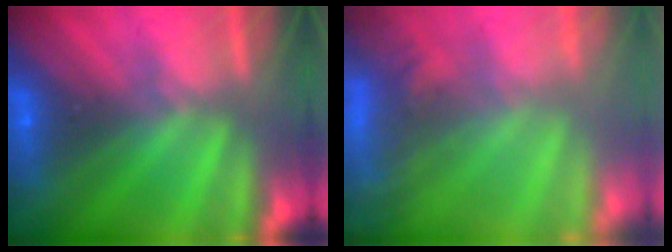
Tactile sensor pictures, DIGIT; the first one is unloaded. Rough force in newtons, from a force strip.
{"total": 6.9}